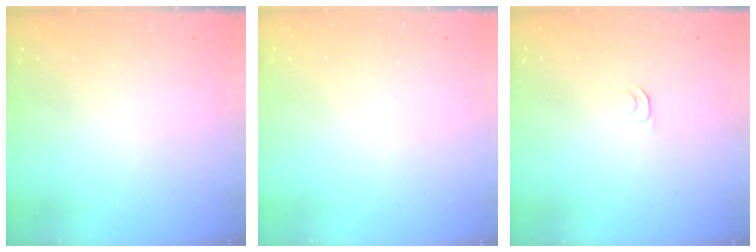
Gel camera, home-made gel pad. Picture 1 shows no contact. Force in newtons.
{"total": 0.0}
{"total": 3.9, "press": 3.8, "slide": 0.5}